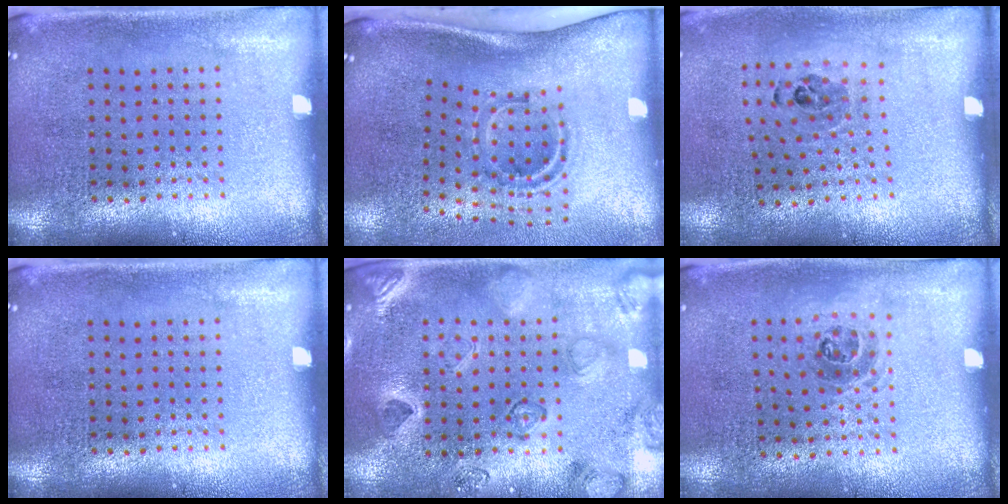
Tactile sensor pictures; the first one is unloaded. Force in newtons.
{"total": 2.1, "press": 1.2, "slide": 1.7}
{"total": 1.0, "press": 0.7, "slide": 0.7}
{"total": 0.0}
{"total": 2.3, "press": 2.1, "slide": 0.8}
{"total": 1.0, "press": 0.7, "slide": 0.7}